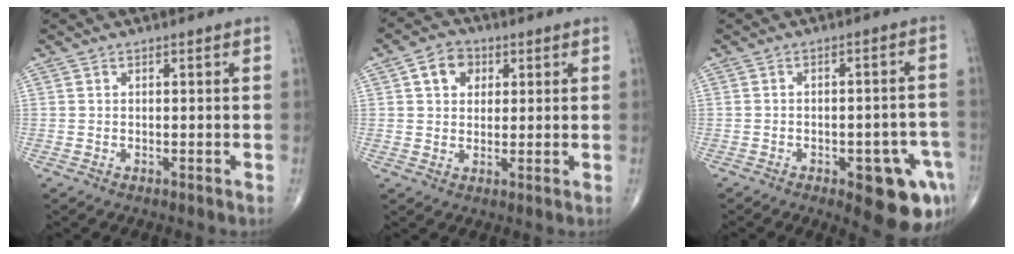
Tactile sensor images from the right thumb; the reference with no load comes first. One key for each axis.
{"total": 6.0, "fx": 2.0, "fy": 4.7, "fz": 3.2, "tx": -0.031, "ty": 0.003, "tz": 0.029}
{"total": 12.8, "fx": -5.9, "fy": 5.1, "fz": 10.2, "tx": -0.081, "ty": 0.031, "tz": -0.061}